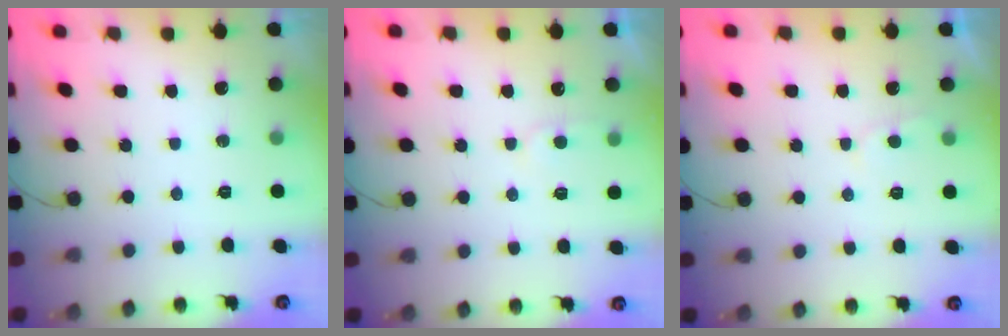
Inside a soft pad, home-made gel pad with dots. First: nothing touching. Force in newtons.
{"total": 4.2, "press": 4.2, "slide": 0.4}
{"total": 2.0, "press": 2.0, "slide": 0.3}